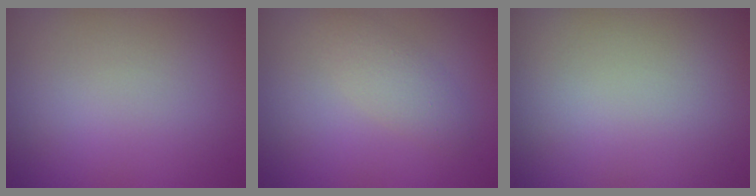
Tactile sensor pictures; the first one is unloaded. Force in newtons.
{"total": 2.2, "press": 2.2, "slide": 0.2}
{"total": 0.0}